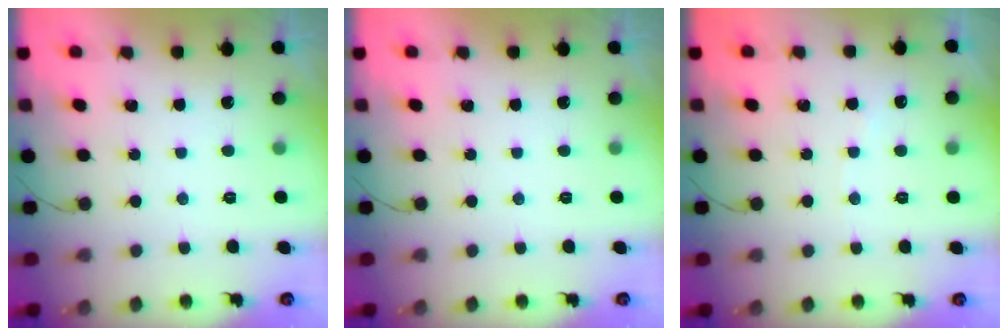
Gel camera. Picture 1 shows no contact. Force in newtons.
{"total": 0.0}
{"total": 2.9, "press": 2.9, "slide": 0.5}